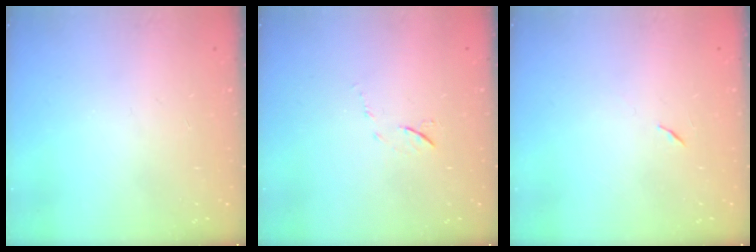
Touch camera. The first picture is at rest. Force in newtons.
{"total": 6.1, "press": 6.0, "slide": 0.9}
{"total": 5.3, "press": 4.8, "slide": 2.2}